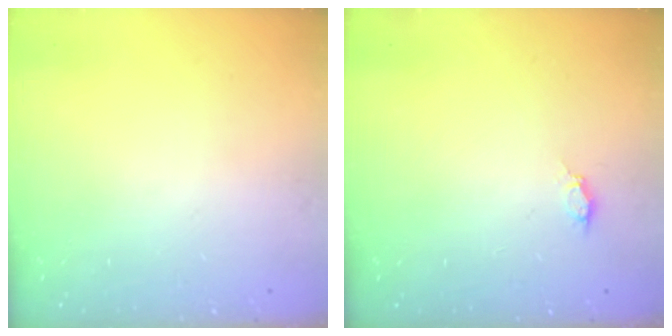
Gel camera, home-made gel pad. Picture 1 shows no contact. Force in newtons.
{"total": 3.0, "press": 2.8, "slide": 1.2}